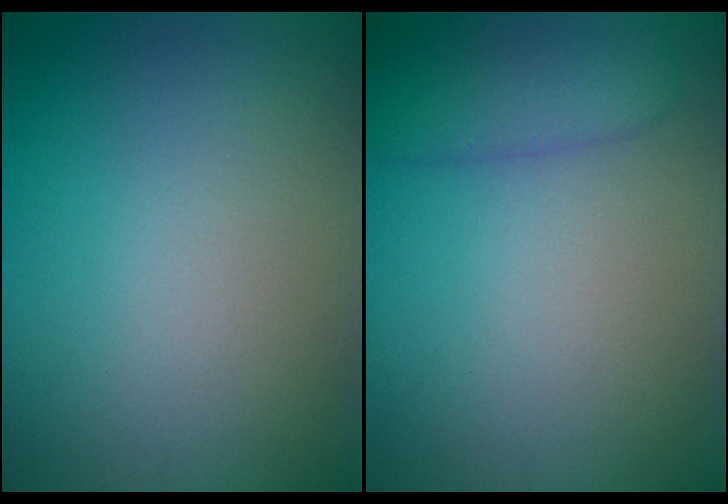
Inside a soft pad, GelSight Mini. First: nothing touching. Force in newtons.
{"total": 2.9, "press": 2.9, "slide": 0.3}